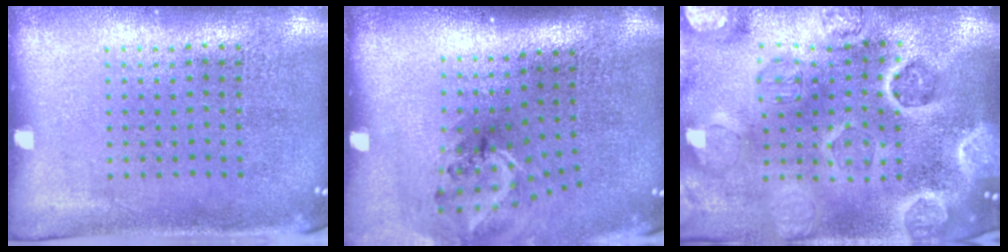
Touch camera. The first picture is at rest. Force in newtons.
{"total": 1.4, "press": 1.1, "slide": 0.9}
{"total": 4.3, "press": 3.9, "slide": 1.6}